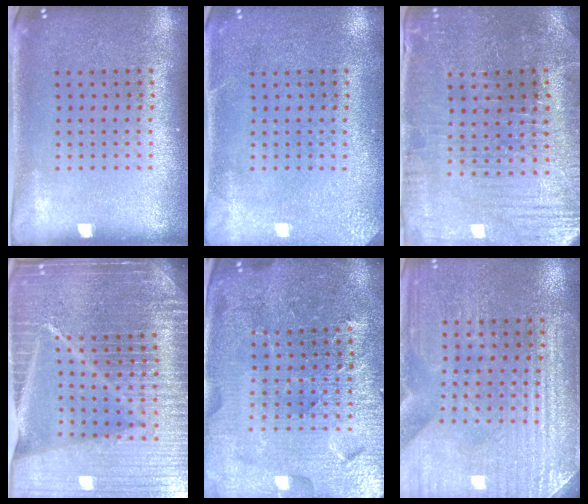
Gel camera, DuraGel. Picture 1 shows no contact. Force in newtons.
{"total": 2.7, "press": 2.6, "slide": 0.2}
{"total": 1.3, "press": 1.2, "slide": 0.4}
{"total": 7.2, "press": 6.1, "slide": 3.7}
{"total": 5.3, "press": 4.9, "slide": 2.2}
{"total": 3.2, "press": 3.2, "slide": 0.3}